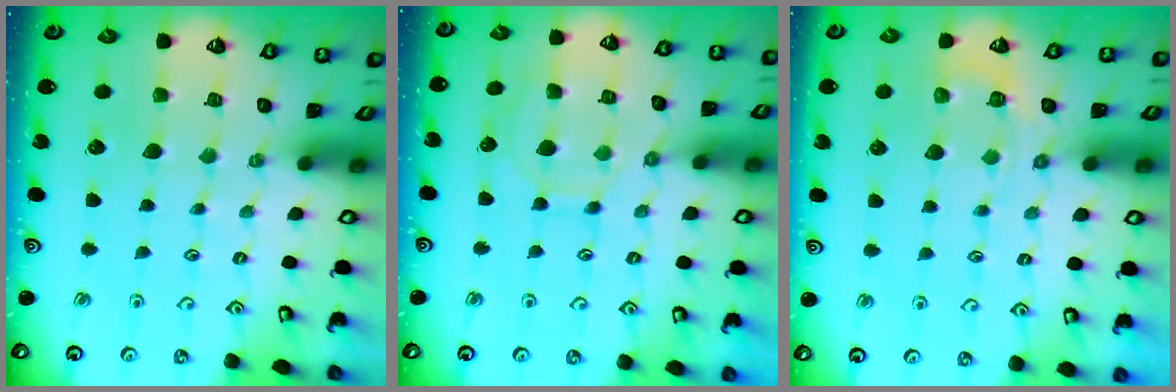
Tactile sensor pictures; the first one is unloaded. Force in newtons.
{"total": 8.4, "press": 8.3, "slide": 0.8}
{"total": 5.1, "press": 4.9, "slide": 1.4}